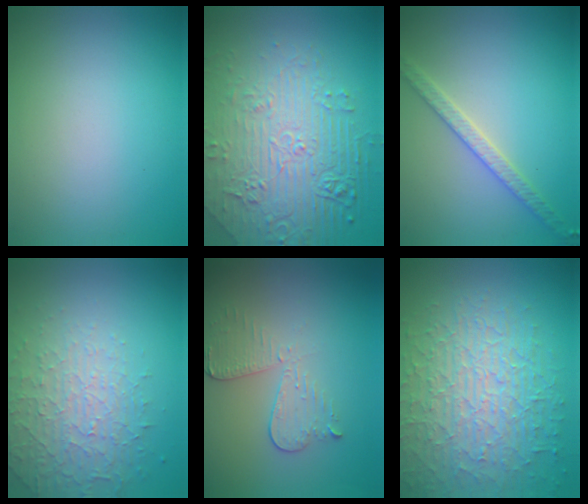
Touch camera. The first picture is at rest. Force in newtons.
{"total": 8.6, "press": 6.0, "slide": 6.1}
{"total": 2.9, "press": 2.8, "slide": 0.6}
{"total": 4.6, "press": 3.2, "slide": 3.3}
{"total": 3.0, "press": 2.7, "slide": 1.3}
{"total": 8.8, "press": 6.1, "slide": 6.3}